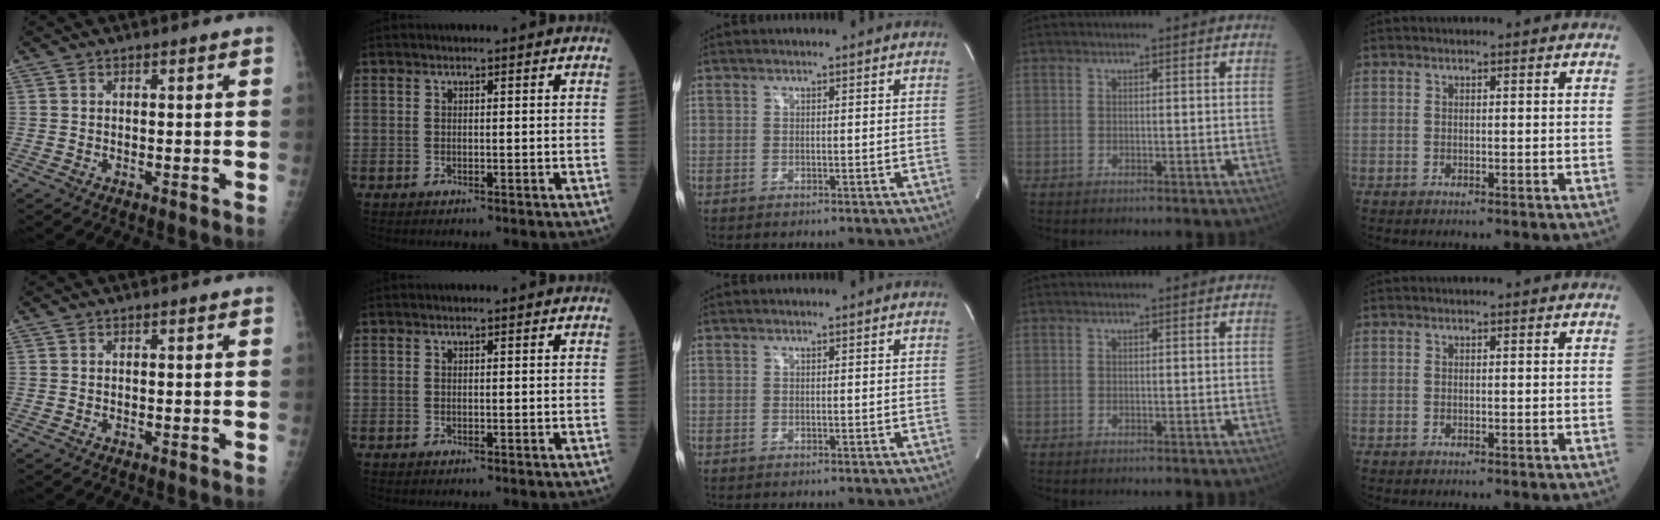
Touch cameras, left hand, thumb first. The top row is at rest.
{}